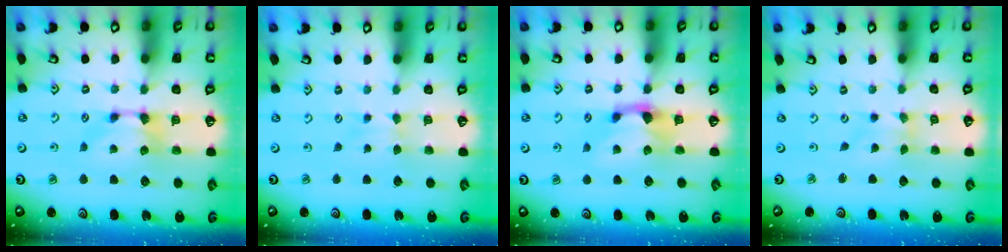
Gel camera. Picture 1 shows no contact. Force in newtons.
{"total": 2.9, "press": 2.9, "slide": 0.4}
{"total": 1.3, "press": 0.5, "slide": 1.2}
{"total": 2.6, "press": 2.4, "slide": 0.8}